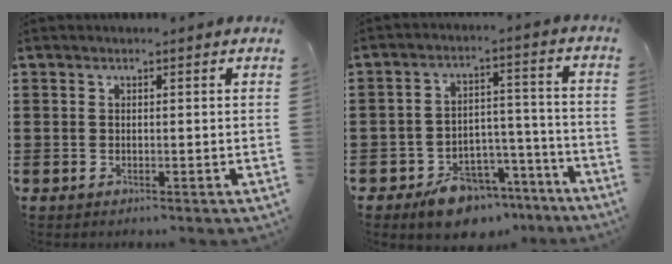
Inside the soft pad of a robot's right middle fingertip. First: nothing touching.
{"total": 8.2, "force": [-6.9, 3.8, 2.4], "torque": [-0.026, 0.045, -0.123]}